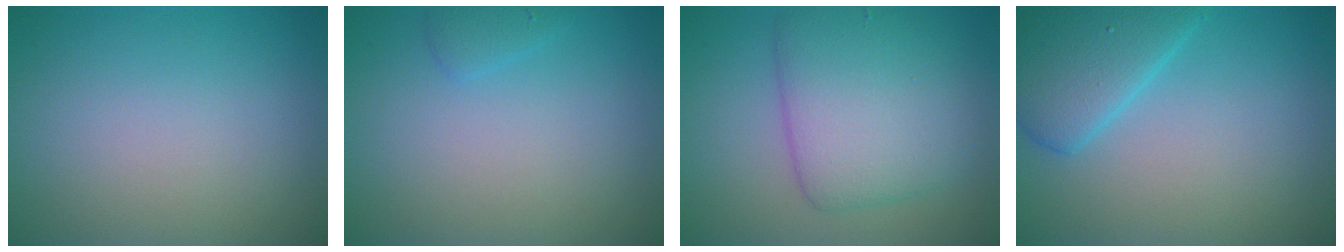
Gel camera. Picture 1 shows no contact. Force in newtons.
{"total": 1.0, "press": 1.0, "slide": 0.1}
{"total": 6.8, "press": 6.8, "slide": 0.2}
{"total": 5.2, "press": 5.2, "slide": 0.3}